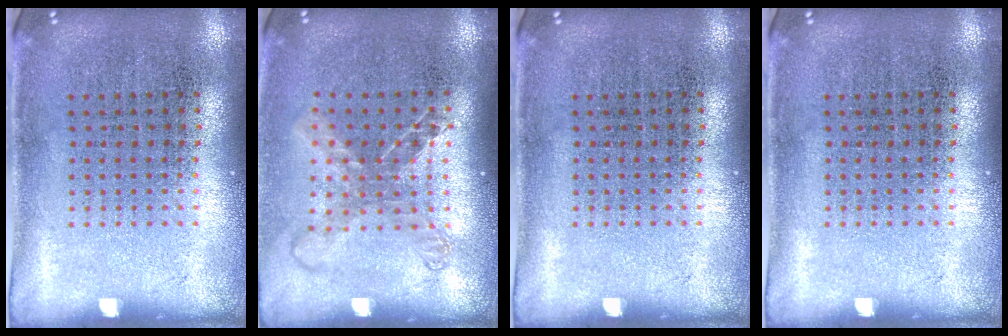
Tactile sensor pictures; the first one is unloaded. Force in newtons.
{"total": 1.5, "press": 1.3, "slide": 0.9}
{"total": 0.0}
{"total": 0.0}